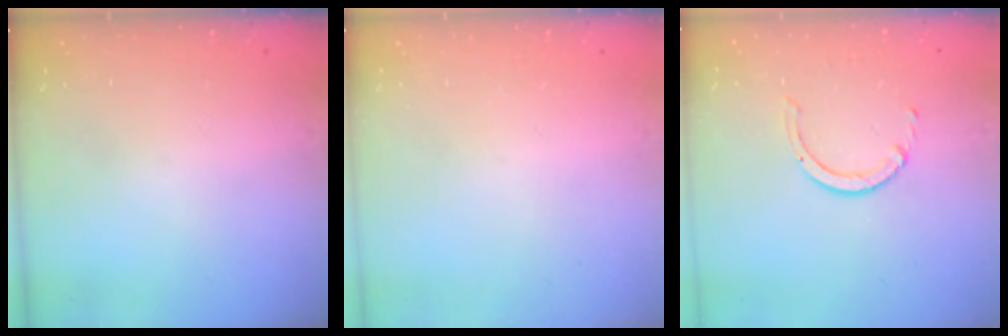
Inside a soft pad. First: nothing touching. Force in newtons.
{"total": 0.0}
{"total": 2.3, "press": 2.3, "slide": 0.3}